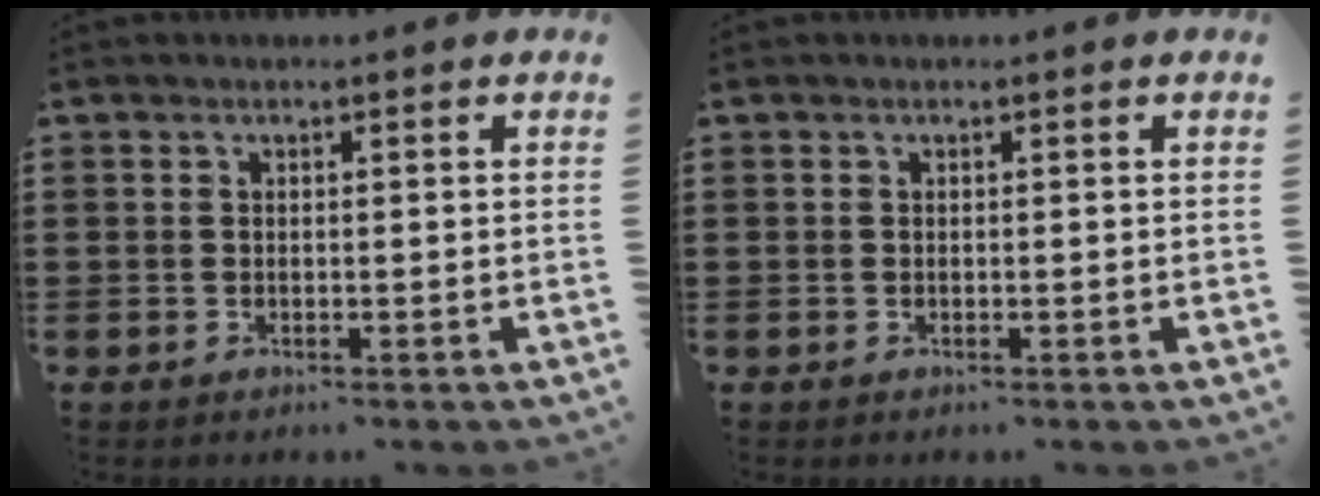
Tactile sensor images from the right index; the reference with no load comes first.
{"total": 0.0}